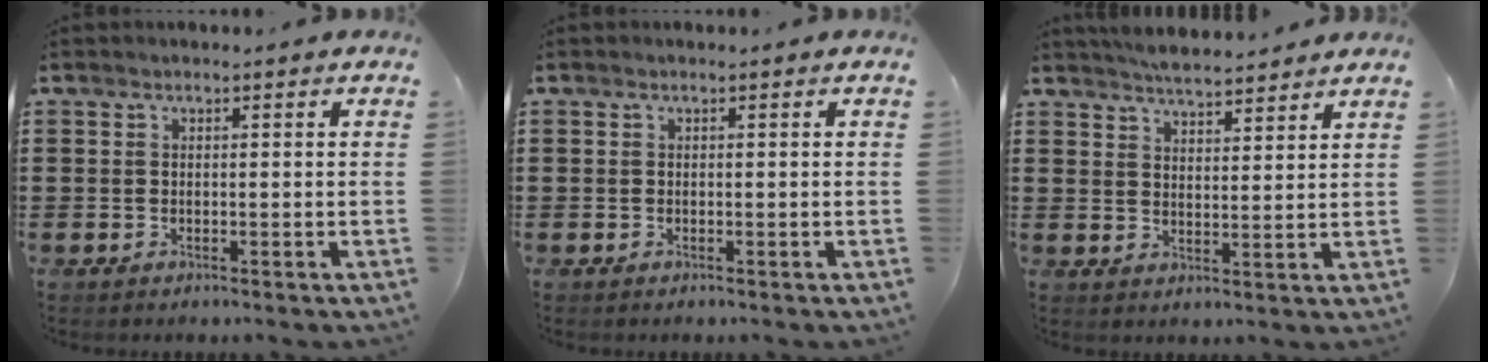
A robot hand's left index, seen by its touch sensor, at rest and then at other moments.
{"total": 0.0}
{"total": 4.1, "force": [4.1, 0.3, 0.6], "torque": [-0.023, -0.011, 0.075]}